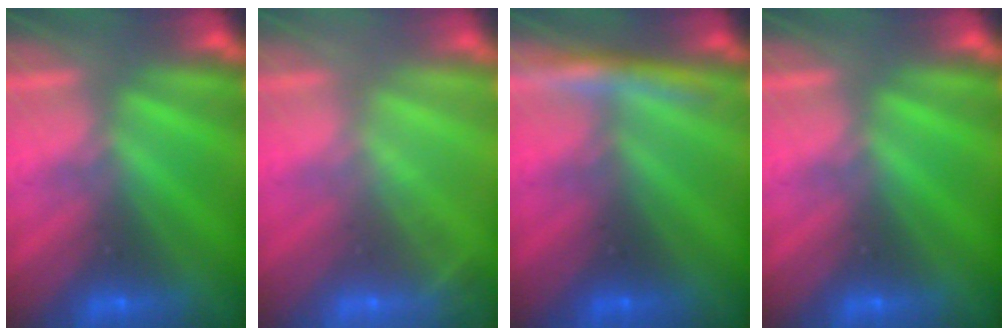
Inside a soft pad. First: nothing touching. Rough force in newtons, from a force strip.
{"total": 2.0}
{"total": 4.5}
{"total": 0.0}